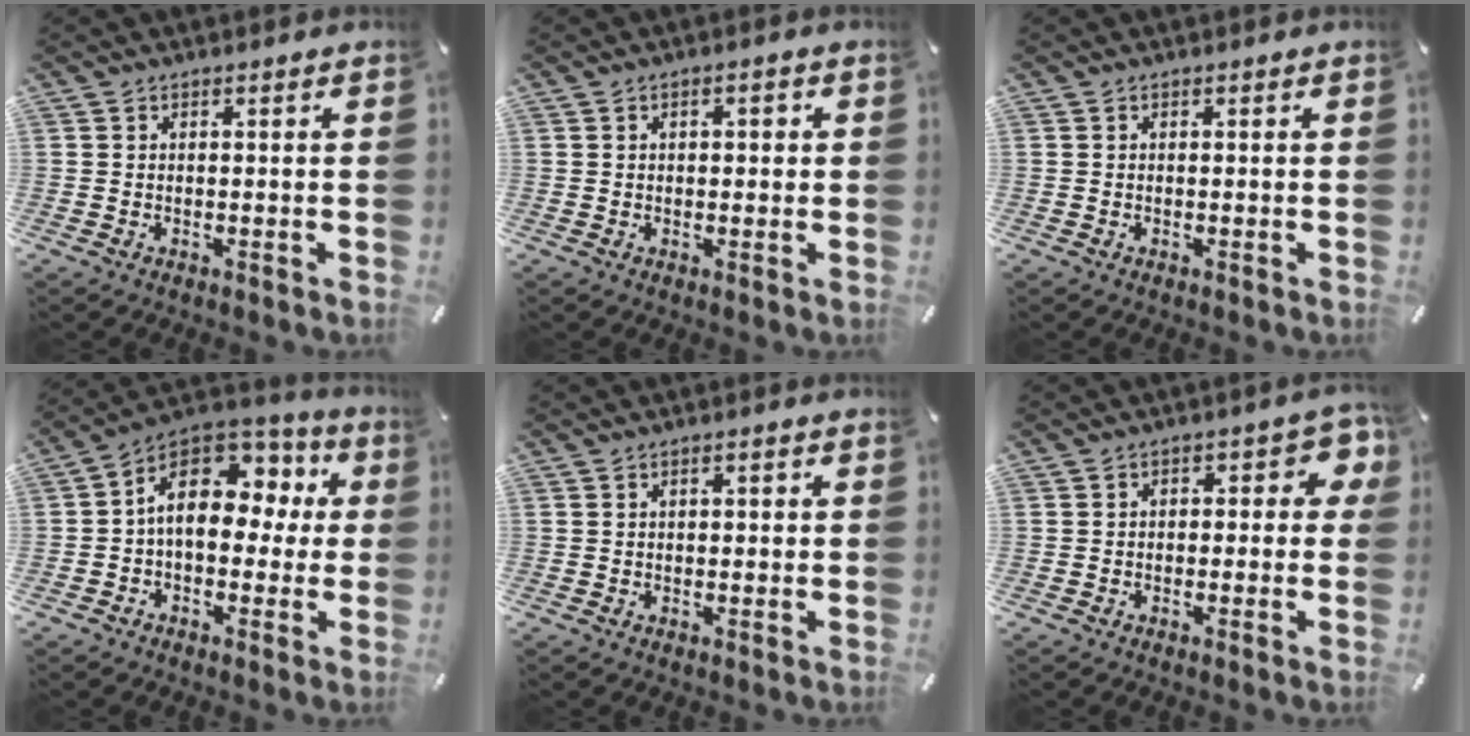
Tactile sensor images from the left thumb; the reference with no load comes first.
{"total": 2.2, "force": [0.3, 1.2, 1.8], "torque": [-0.027, 0.005, 0.000]}
{"total": 0.0}
{"total": 14.3, "force": [3.3, 9.8, 10.0], "torque": [-0.160, -0.009, 0.060]}
{"total": 1.5, "force": [0.1, 0.9, 1.2], "torque": [-0.016, 0.004, -0.002]}
{"total": 5.2, "force": [0.1, 3.0, 4.3], "torque": [-0.057, 0.009, -0.005]}